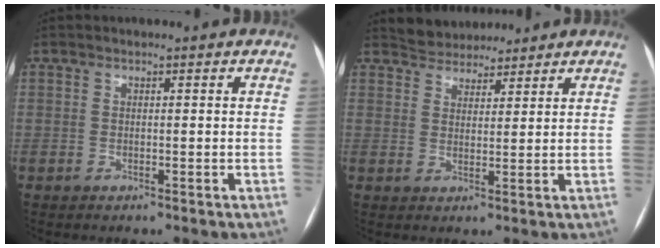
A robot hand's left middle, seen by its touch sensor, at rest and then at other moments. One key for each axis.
{"total": 5.4, "fx": 5.0, "fy": 1.9, "fz": 0.5, "tx": -0.012, "ty": 0.017, "tz": 0.084}